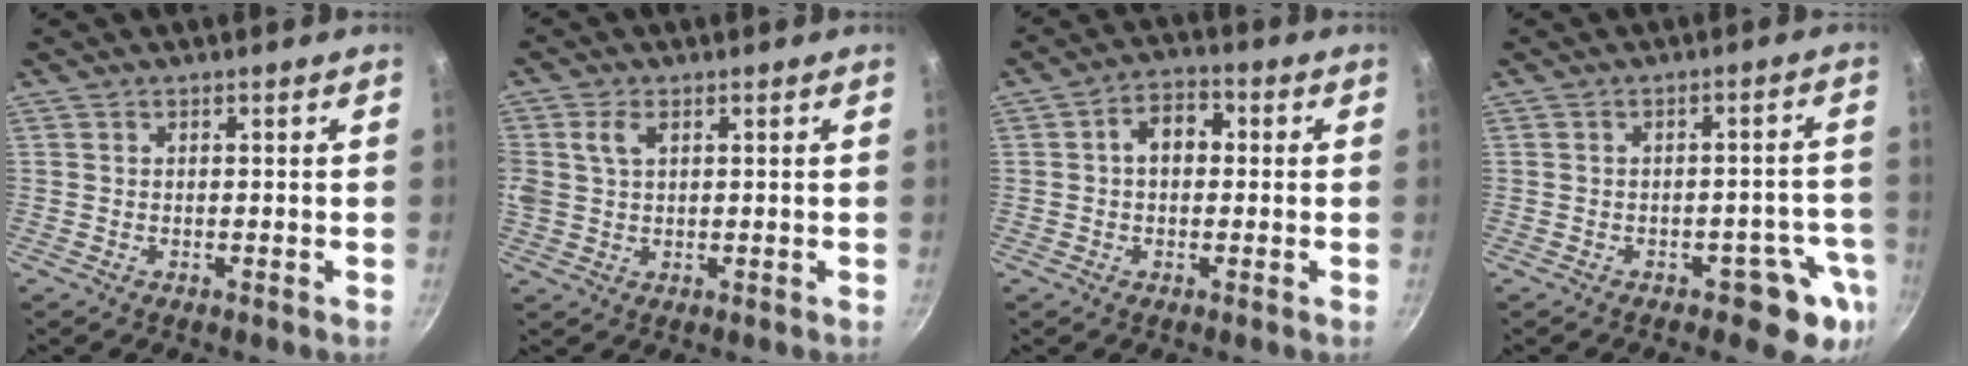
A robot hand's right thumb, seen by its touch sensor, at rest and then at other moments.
{"total": 5.3, "force": [1.7, 3.4, 3.6], "torque": [-0.071, 0.006, 0.032]}
{"total": 6.2, "force": [0.6, 4.4, 4.3], "torque": [-0.039, 0.017, -0.001]}
{"total": 7.0, "force": [-3.0, 4.0, 4.9], "torque": [-0.009, 0.027, -0.028]}